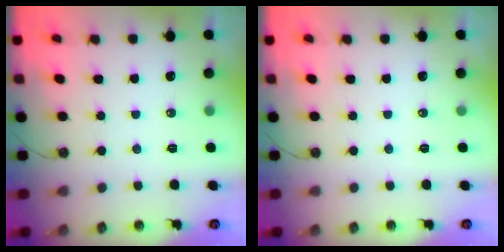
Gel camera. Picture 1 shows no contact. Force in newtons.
{"total": 0.0}